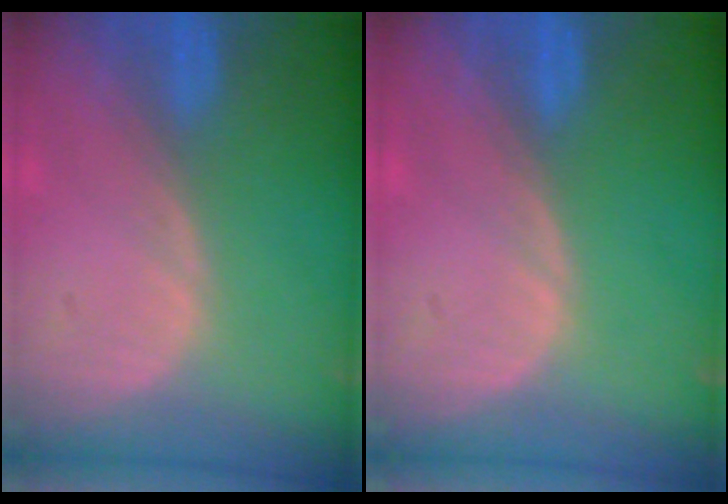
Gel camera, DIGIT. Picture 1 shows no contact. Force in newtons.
{"total": 0.0}